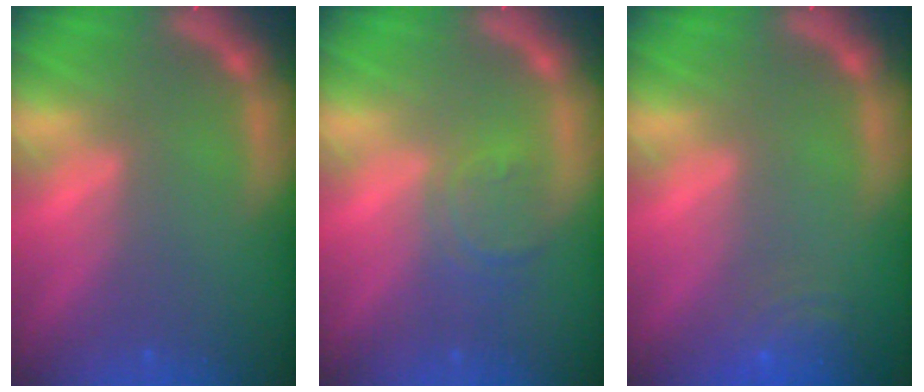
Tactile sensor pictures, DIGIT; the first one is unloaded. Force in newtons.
{"total": 3.0}
{"total": 4.5}